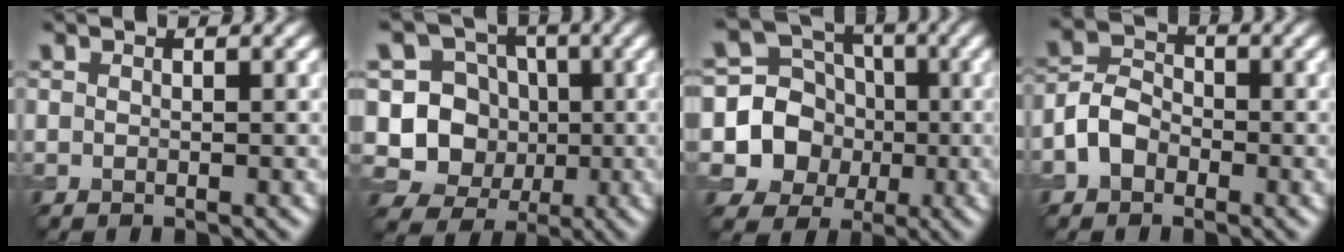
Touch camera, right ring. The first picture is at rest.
{"total": 8.2, "force": [-0.8, 7.8, 2.4], "torque": [-0.041, 0.019, -0.039]}
{"total": 10.0, "force": [-1.6, 9.4, 3.0], "torque": [-0.069, 0.014, -0.051]}
{"total": 3.4, "force": [-1.5, 2.4, 1.8], "torque": [-0.033, 0.009, -0.036]}